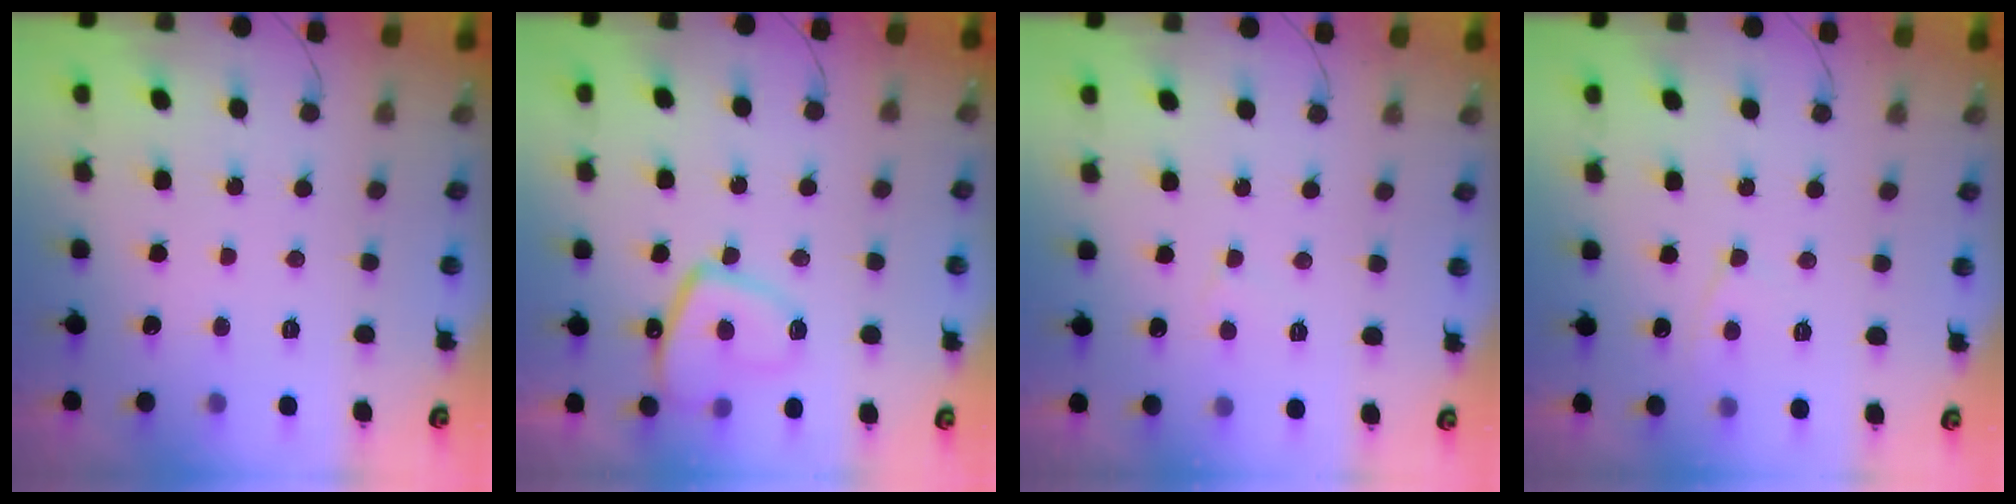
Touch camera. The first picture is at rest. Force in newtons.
{"total": 11.6, "press": 11.5, "slide": 1.4}
{"total": 2.8, "press": 2.8, "slide": 0.3}
{"total": 3.8, "press": 3.8, "slide": 0.5}